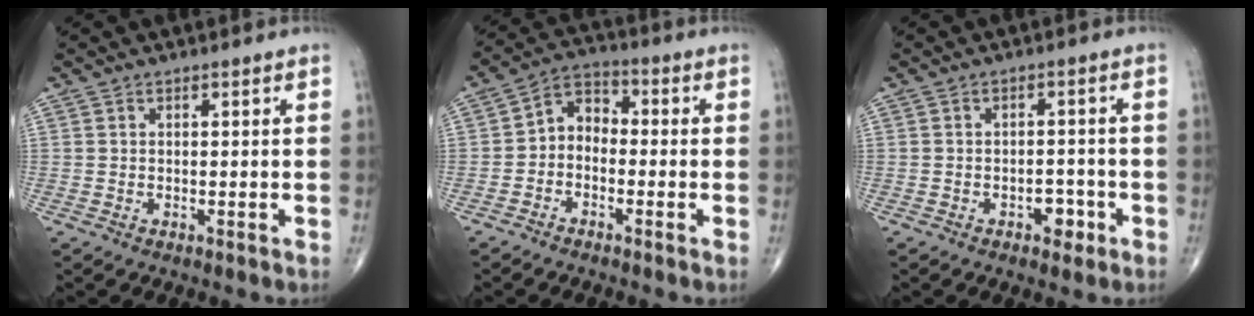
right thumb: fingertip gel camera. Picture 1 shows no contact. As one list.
[{"total": 6.1, "force": [-1.3, 4.6, 3.7], "torque": [-0.042, 0.031, -0.043]}, {"total": 3.6, "force": [-1.8, 2.2, 2.2], "torque": [-0.007, 0.016, -0.025]}]